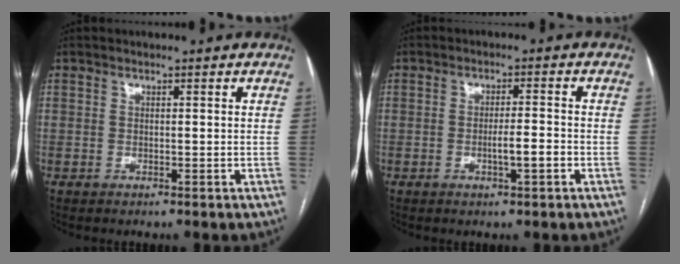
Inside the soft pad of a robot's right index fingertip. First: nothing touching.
{"total": 3.6, "force": [-1.2, 0.3, 3.4], "torque": [-0.057, -0.001, -0.019]}